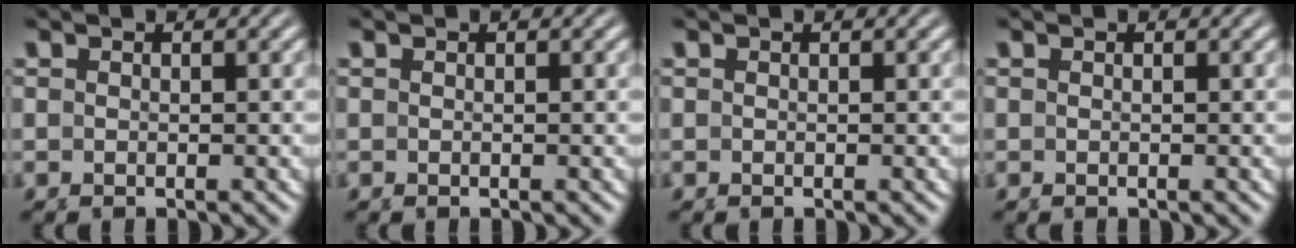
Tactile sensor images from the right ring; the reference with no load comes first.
{"total": 0.0}
{"total": 0.0}
{"total": 0.0}